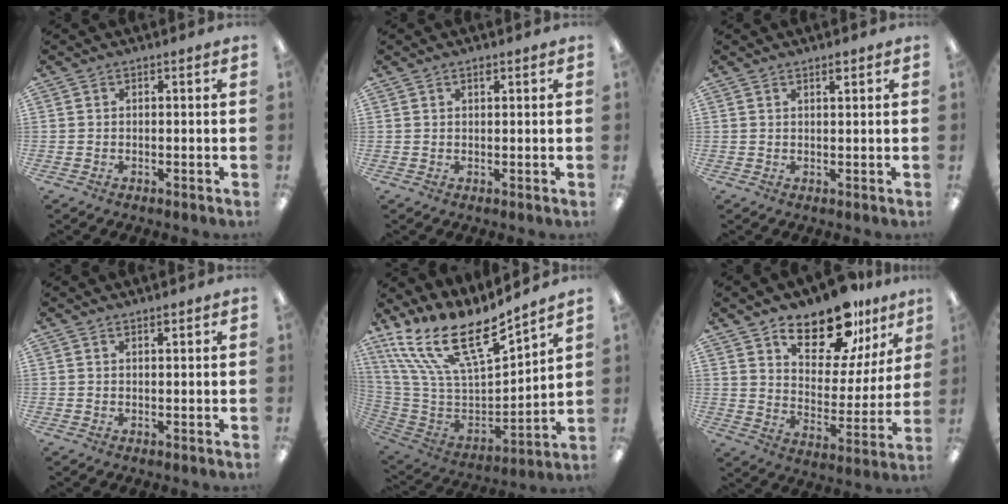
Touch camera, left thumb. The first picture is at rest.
{"total": 1.2, "force": [0.9, 0.5, 0.7], "torque": [-0.007, -0.003, 0.015]}
{"total": 1.8, "force": [1.4, 0.3, 1.1], "torque": [-0.016, -0.002, 0.023]}
{"total": 1.3, "force": [1.1, 0.2, 0.6], "torque": [-0.015, -0.001, 0.020]}
{"total": 20.0, "force": [13.8, 7.0, 12.6], "torque": [-0.240, -0.100, 0.246]}
{"total": 17.3, "force": [13.1, 7.0, 8.8], "torque": [-0.139, -0.082, 0.222]}